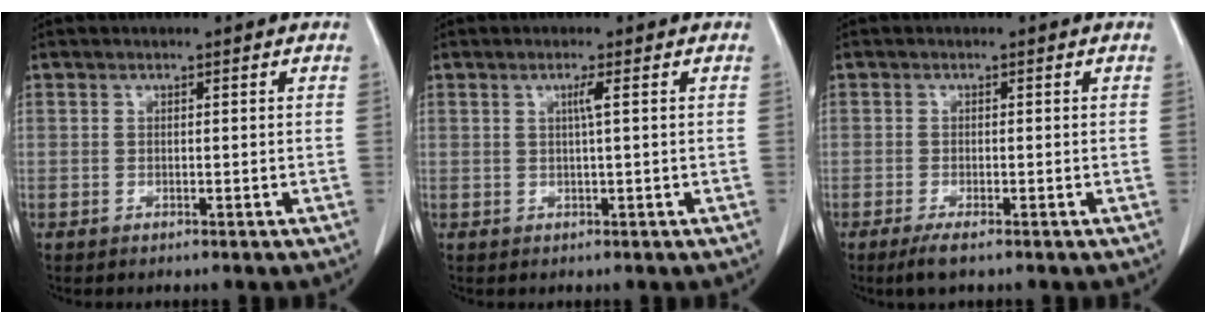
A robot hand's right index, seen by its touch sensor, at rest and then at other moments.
{"total": 1.5, "force": [0.3, -0.4, 1.4], "torque": [-0.028, 0.000, 0.005]}
{"total": 2.5, "force": [-1.6, 0.3, 1.9], "torque": [-0.035, -0.006, -0.029]}